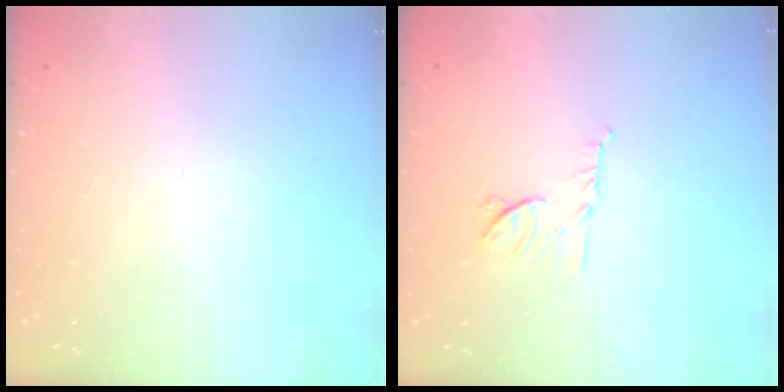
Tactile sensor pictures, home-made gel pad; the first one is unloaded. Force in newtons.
{"total": 8.0, "press": 7.9, "slide": 1.0}